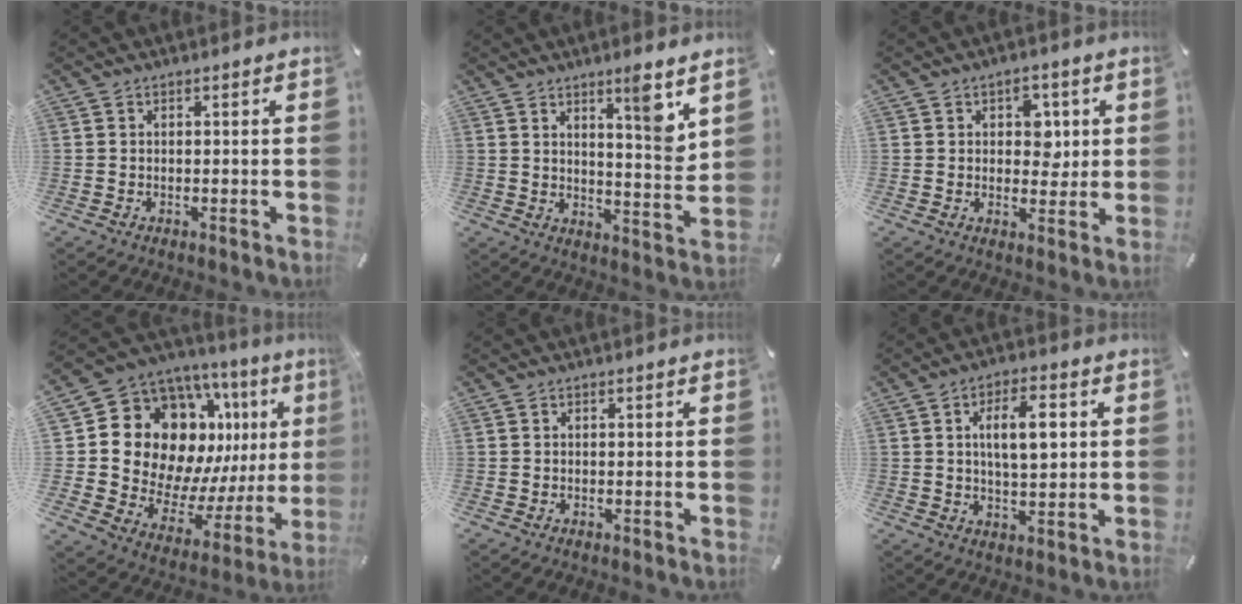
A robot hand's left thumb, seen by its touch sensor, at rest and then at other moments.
{"total": 9.0, "force": [5.5, 1.2, 6.9], "torque": [-0.090, -0.047, 0.083]}
{"total": 6.0, "force": [1.4, 4.6, 3.6], "torque": [-0.033, -0.006, 0.015]}
{"total": 19.6, "force": [7.1, 14.6, 11.0], "torque": [-0.180, -0.076, 0.161]}
{"total": 0.0}
{"total": 9.6, "force": [2.1, 4.5, 8.2], "torque": [-0.138, -0.002, 0.028]}